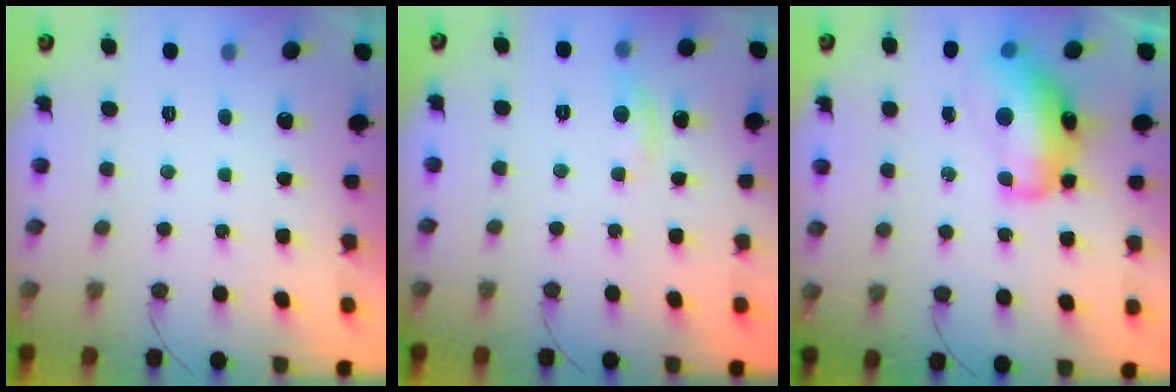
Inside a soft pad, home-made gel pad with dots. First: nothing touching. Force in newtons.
{"total": 3.8, "press": 3.7, "slide": 0.5}
{"total": 14.2, "press": 14.1, "slide": 1.4}